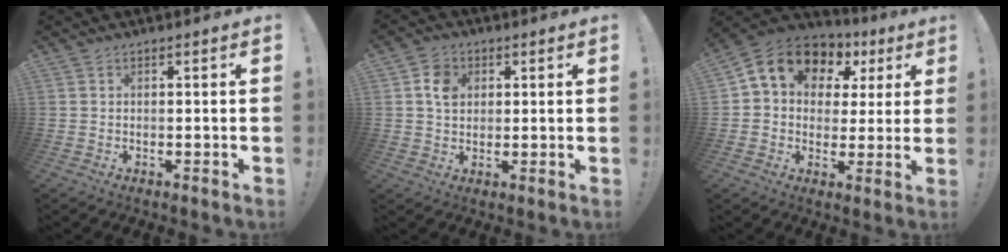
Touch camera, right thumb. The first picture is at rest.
{"total": 6.4, "force": [1.7, 5.3, 3.1], "torque": [-0.039, 0.000, 0.031]}
{"total": 11.7, "force": [5.6, 8.4, 5.8], "torque": [-0.083, -0.033, 0.099]}